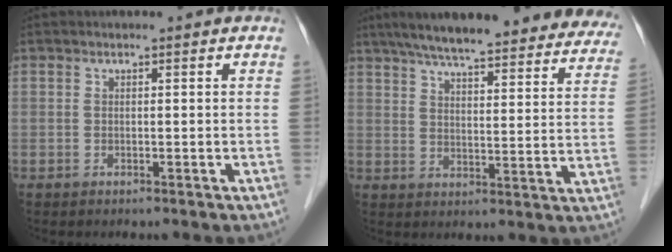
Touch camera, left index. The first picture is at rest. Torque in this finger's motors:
{"motor_torque": [0.16, -0.72, 0.59, 0.14]}